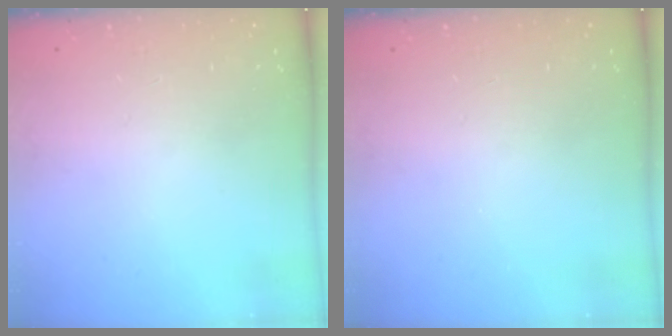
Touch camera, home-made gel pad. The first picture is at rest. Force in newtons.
{"total": 0.0}